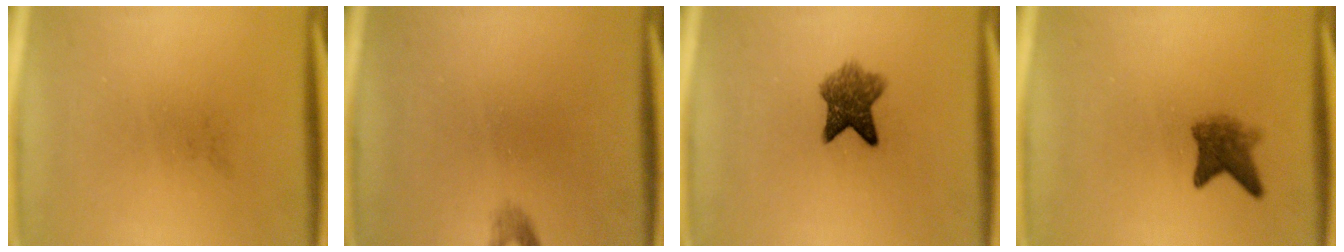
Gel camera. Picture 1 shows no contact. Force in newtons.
{"total": 1.0}
{"total": 5.8}
{"total": 3.7}